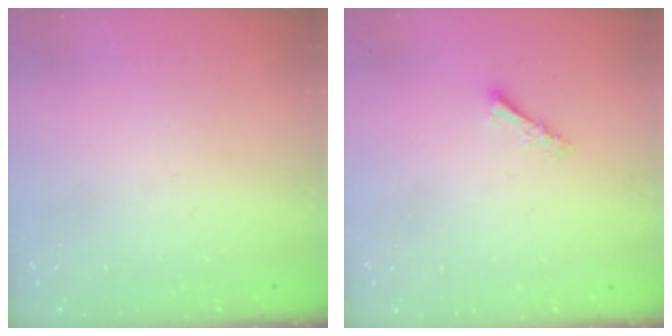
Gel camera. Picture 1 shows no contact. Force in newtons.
{"total": 3.1, "press": 3.0, "slide": 0.6}